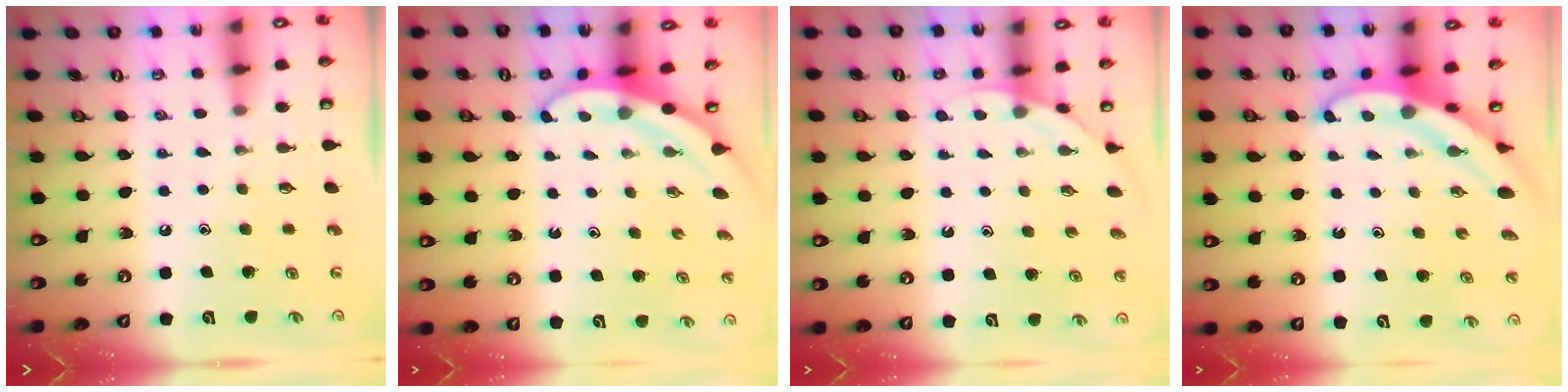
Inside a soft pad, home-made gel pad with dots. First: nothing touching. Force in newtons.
{"total": 3.3, "press": 3.3, "slide": 0.0}
{"total": 2.6, "press": 2.6, "slide": 0.1}
{"total": 5.1, "press": 5.1, "slide": 0.4}